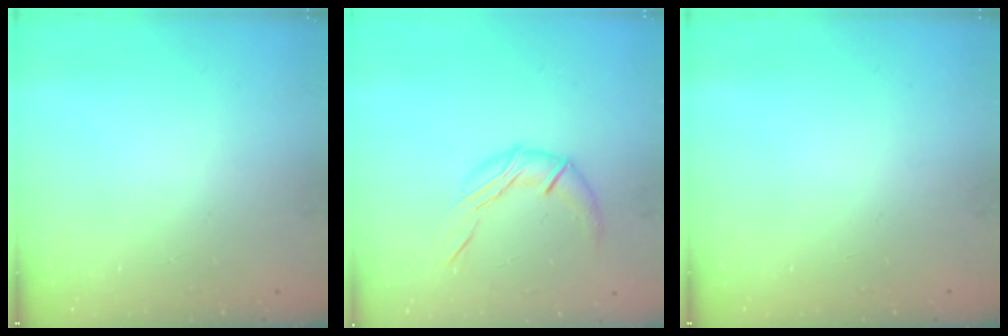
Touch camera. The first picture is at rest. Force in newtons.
{"total": 9.5, "press": 9.5, "slide": 0.2}
{"total": 0.0}